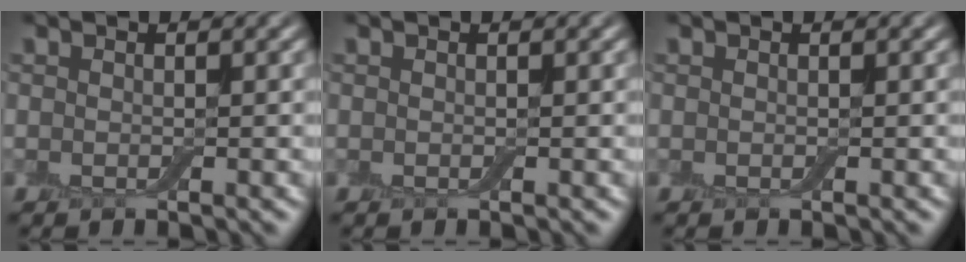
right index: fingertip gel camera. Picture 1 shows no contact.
{"total": 0.0}
{"total": 0.0}